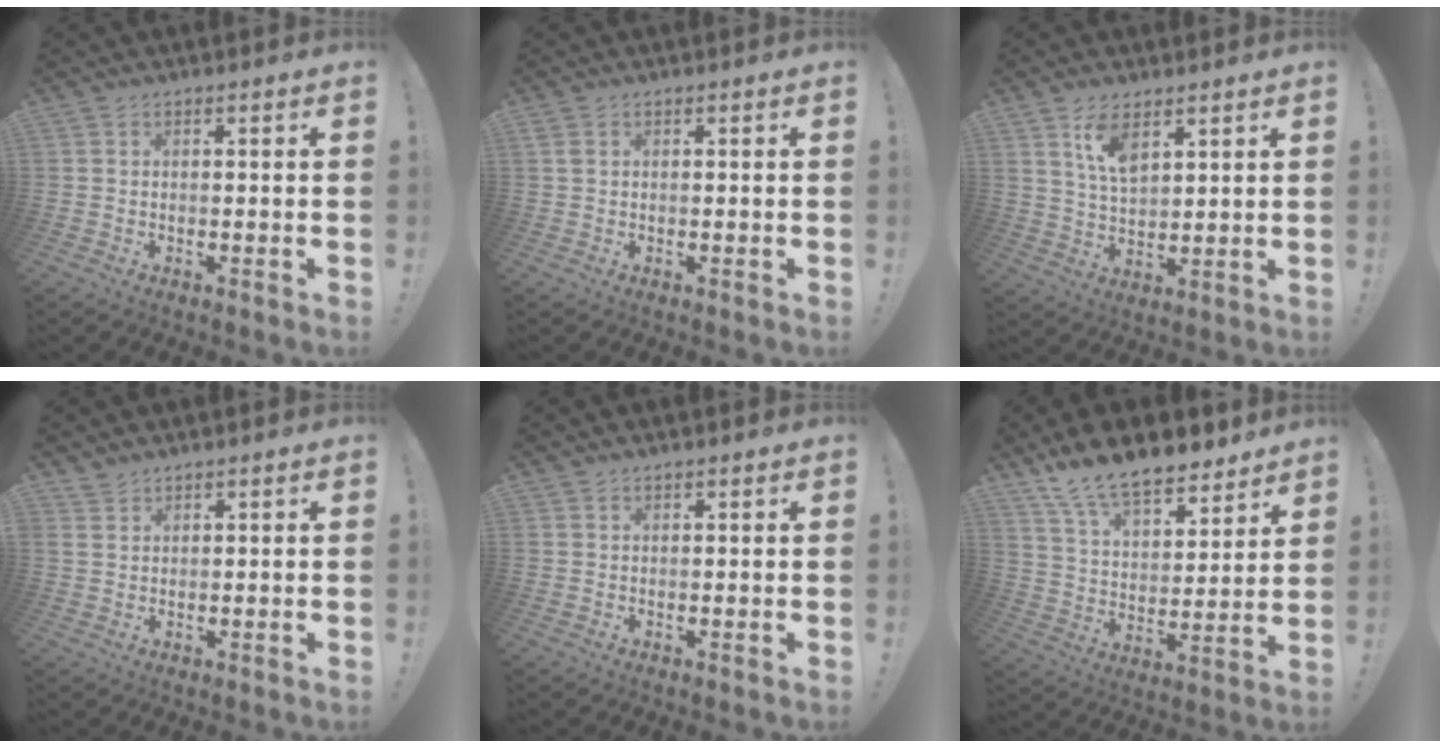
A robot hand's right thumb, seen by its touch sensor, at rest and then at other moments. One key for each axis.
{"total": 1.1, "fx": 0.4, "fy": 0.7, "fz": 0.6, "tx": -0.007, "ty": 0.000, "tz": 0.007}
{"total": 8.9, "fx": 5.4, "fy": 4.4, "fz": 5.6, "tx": -0.092, "ty": -0.024, "tz": 0.097}
{"total": 2.2, "fx": 2.0, "fy": 1.0, "fz": 0.3, "tx": -0.002, "ty": -0.013, "tz": 0.037}
{"total": 0.7, "fx": 0.6, "fy": 0.3, "fz": 0.0, "tx": 0.001, "ty": -0.001, "tz": 0.011}
{"total": 15.1, "fx": 12.3, "fy": 6.0, "fz": 6.4, "tx": -0.125, "ty": -0.087, "tz": 0.225}